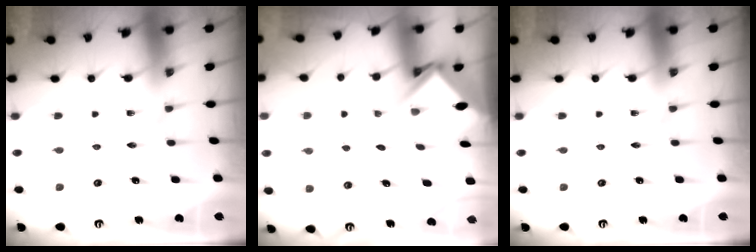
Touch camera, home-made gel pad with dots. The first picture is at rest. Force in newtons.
{"total": 3.6, "press": 3.6, "slide": 0.2}
{"total": 0.0}